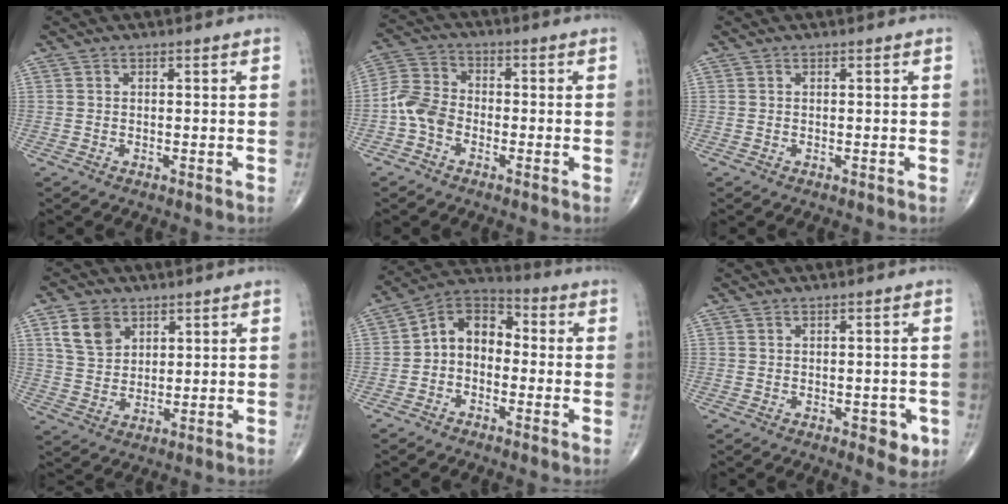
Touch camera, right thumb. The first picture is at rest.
{"total": 7.0, "force": [-2.5, 5.1, 4.1], "torque": [-0.076, 0.023, -0.061]}
{"total": 0.0}
{"total": 7.4, "force": [3.6, 5.2, 3.7], "torque": [-0.051, -0.014, 0.073]}
{"total": 9.2, "force": [-1.0, 6.7, 6.2], "torque": [-0.074, 0.039, -0.040]}
{"total": 3.7, "force": [-1.0, 1.9, 3.0], "torque": [-0.016, -0.002, -0.009]}